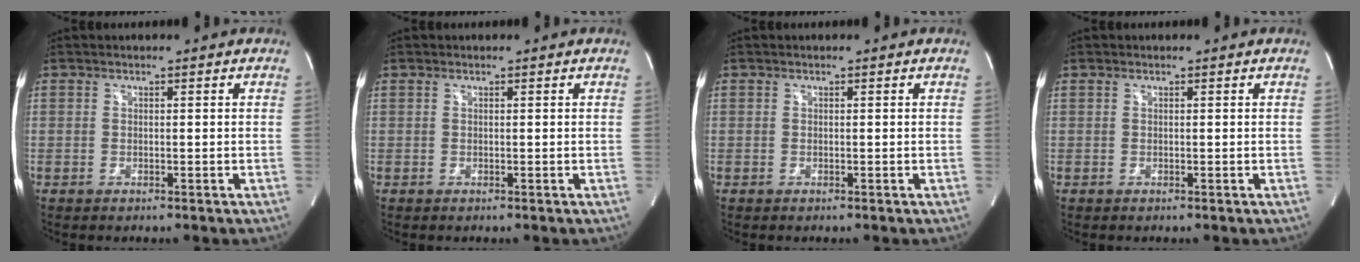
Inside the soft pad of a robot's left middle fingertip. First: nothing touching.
{"total": 0.0}
{"total": 0.0}
{"total": 0.0}